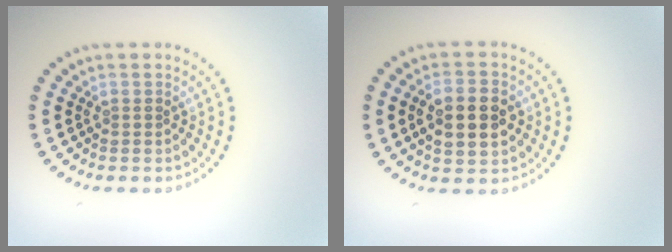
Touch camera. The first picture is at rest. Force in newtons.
{"total": 4.6, "press": 4.6, "slide": 0.2}